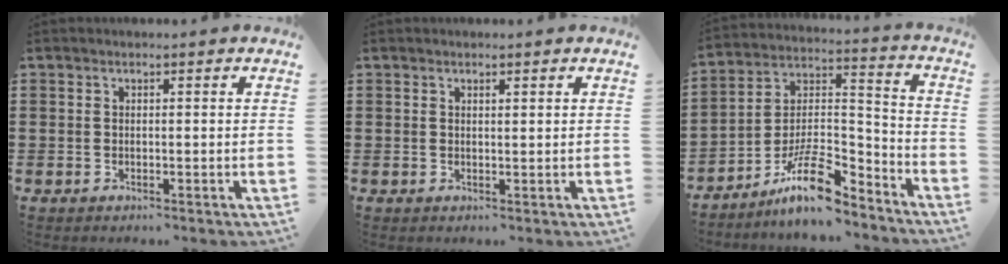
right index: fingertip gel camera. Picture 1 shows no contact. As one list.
[{"total": 0.6, "force": [0.5, 0.2, 0.3], "torque": [-0.007, 0.001, 0.010]}, {"total": 12.0, "force": [-8.8, 3.8, 7.3], "torque": [-0.132, 0.032, -0.164]}]